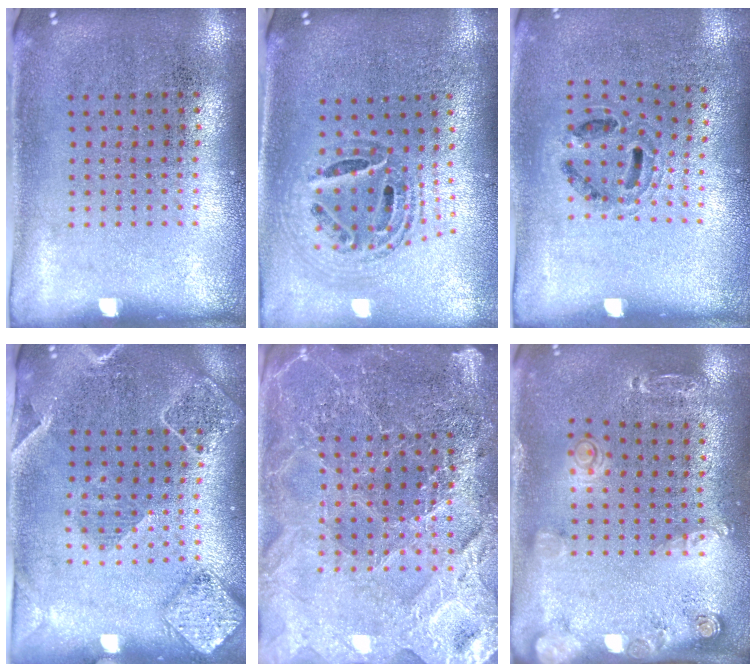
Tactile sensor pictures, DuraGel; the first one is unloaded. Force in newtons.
{"total": 1.2, "press": 1.1, "slide": 0.4}
{"total": 0.9, "press": 0.8, "slide": 0.4}
{"total": 2.0, "press": 1.9, "slide": 0.7}
{"total": 4.4, "press": 4.2, "slide": 1.5}
{"total": 1.4, "press": 1.4, "slide": 0.4}